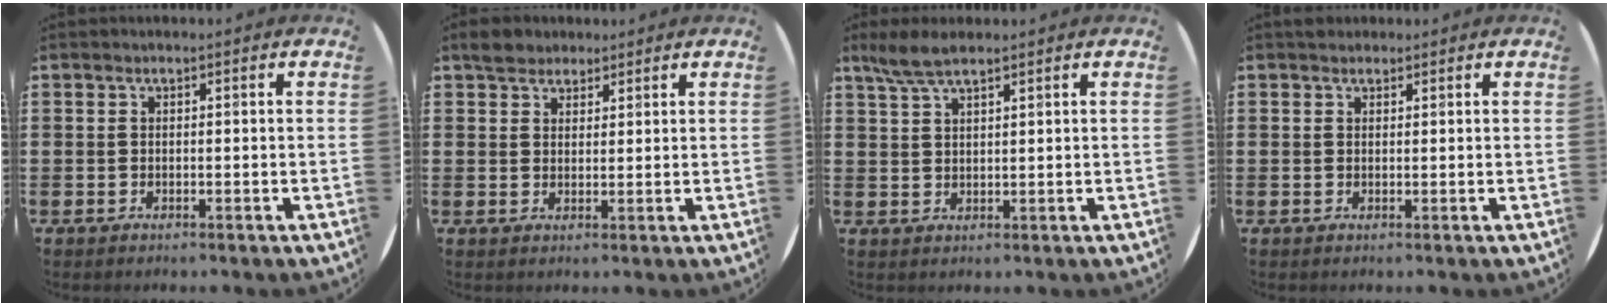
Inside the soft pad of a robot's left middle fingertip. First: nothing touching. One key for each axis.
{"total": 2.9, "fx": 2.5, "fy": 1.4, "fz": 0.2, "tx": -0.003, "ty": 0.005, "tz": 0.049}
{"total": 4.1, "fx": 3.2, "fy": 0.9, "fz": 2.4, "tx": -0.054, "ty": 0.002, "tz": 0.059}
{"total": 0.9, "fx": 0.8, "fy": 0.4, "fz": -0.1, "tx": 0.000, "ty": 0.002, "tz": 0.017}